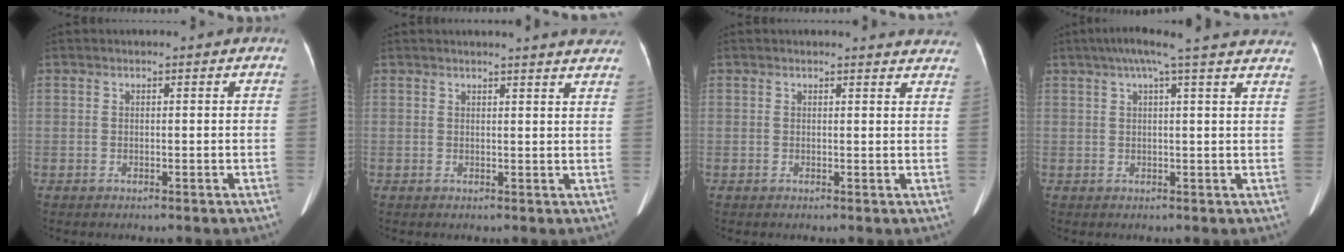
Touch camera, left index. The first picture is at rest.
{"total": 9.2, "force": [8.6, 0.2, 3.1], "torque": [-0.033, -0.011, 0.075]}
{"total": 7.3, "force": [7.2, 1.3, 0.9], "torque": [0.015, -0.014, 0.044]}
{"total": 18.0, "force": [15.4, 0.3, 9.3], "torque": [-0.144, 0.030, 0.186]}